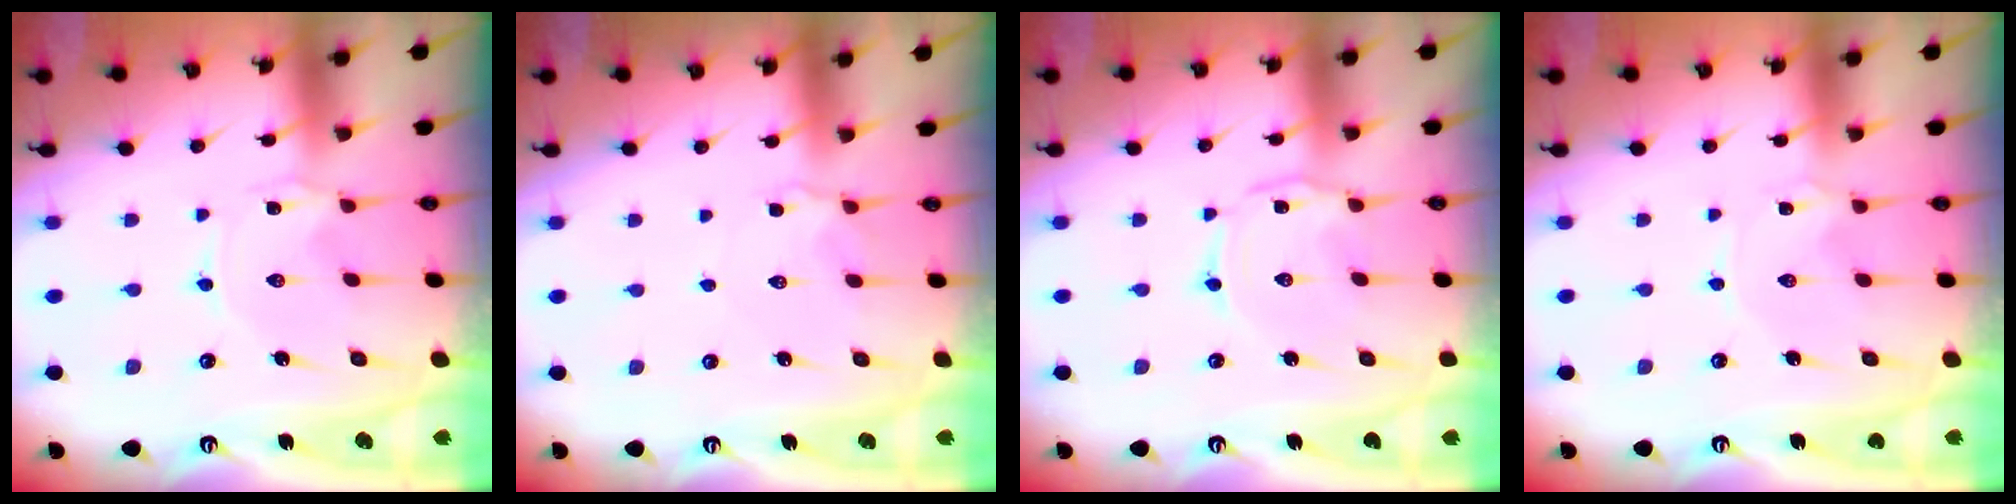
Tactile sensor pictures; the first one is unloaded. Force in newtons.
{"total": 2.8, "press": 2.7, "slide": 0.5}
{"total": 1.7, "press": 1.7, "slide": 0.4}
{"total": 0.0}